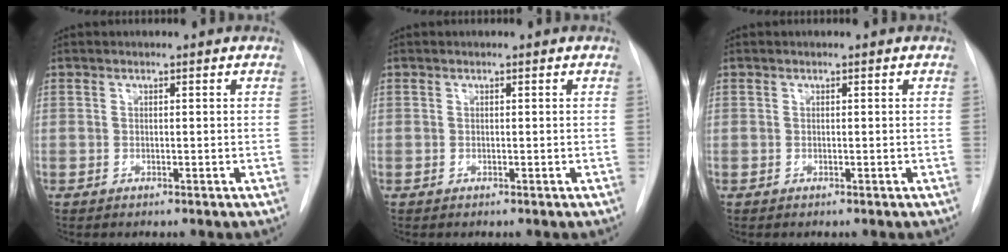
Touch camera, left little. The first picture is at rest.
{"total": 0.0}
{"total": 0.0}